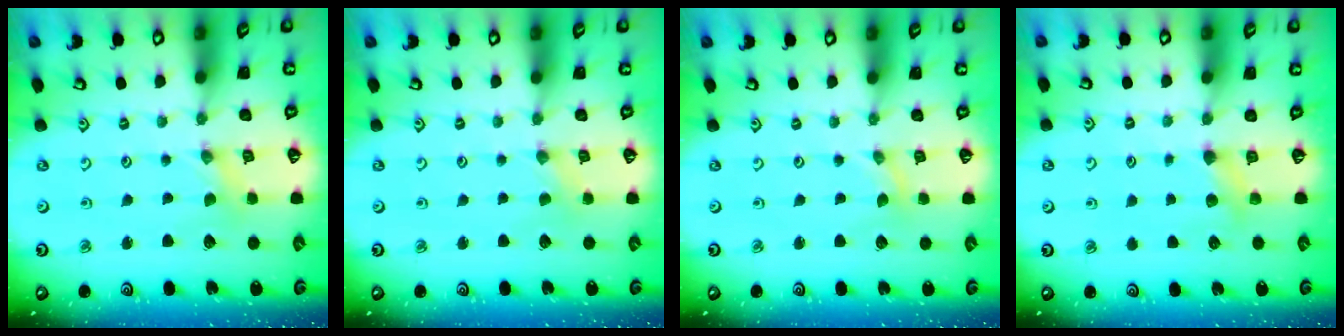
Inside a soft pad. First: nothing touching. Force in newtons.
{"total": 0.0}
{"total": 0.0}
{"total": 5.0, "press": 5.0, "slide": 0.6}